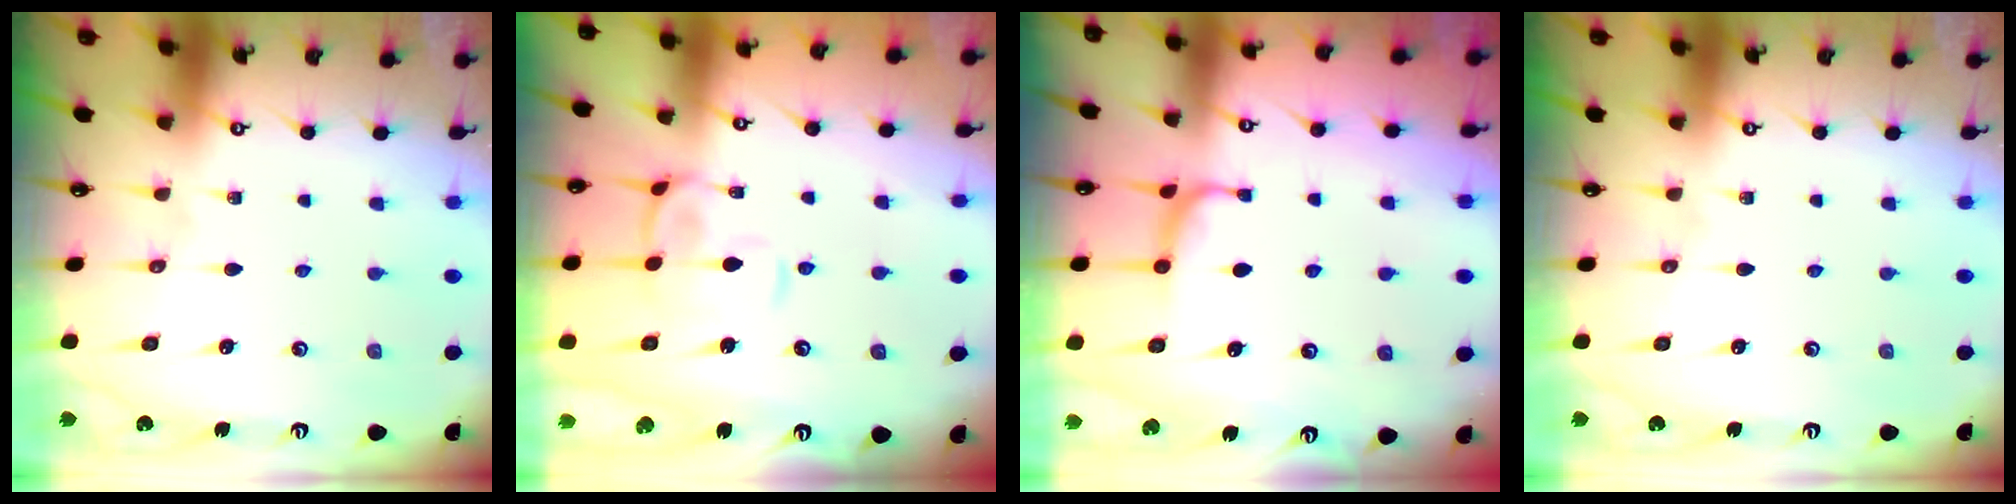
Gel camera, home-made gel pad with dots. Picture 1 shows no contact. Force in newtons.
{"total": 1.7, "press": 1.5, "slide": 0.6}
{"total": 0.7, "press": 0.3, "slide": 0.7}
{"total": 0.0}